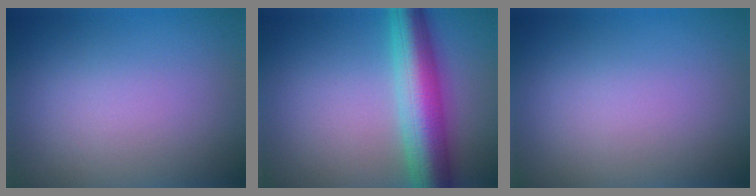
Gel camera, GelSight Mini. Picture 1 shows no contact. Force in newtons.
{"total": 7.8, "press": 7.8, "slide": 0.3}
{"total": 0.0}